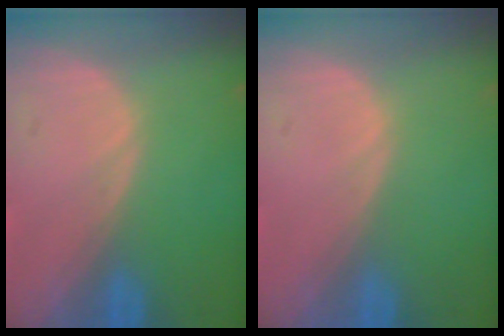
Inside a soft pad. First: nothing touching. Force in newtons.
{"total": 0.0}